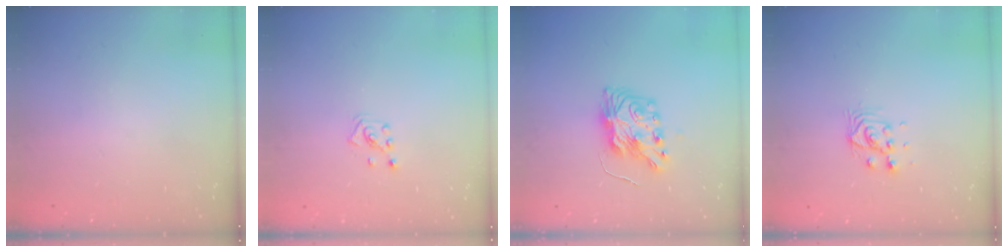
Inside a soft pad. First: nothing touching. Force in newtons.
{"total": 2.6, "press": 2.6, "slide": 0.5}
{"total": 8.5, "press": 8.4, "slide": 0.4}
{"total": 5.4, "press": 5.4, "slide": 0.1}